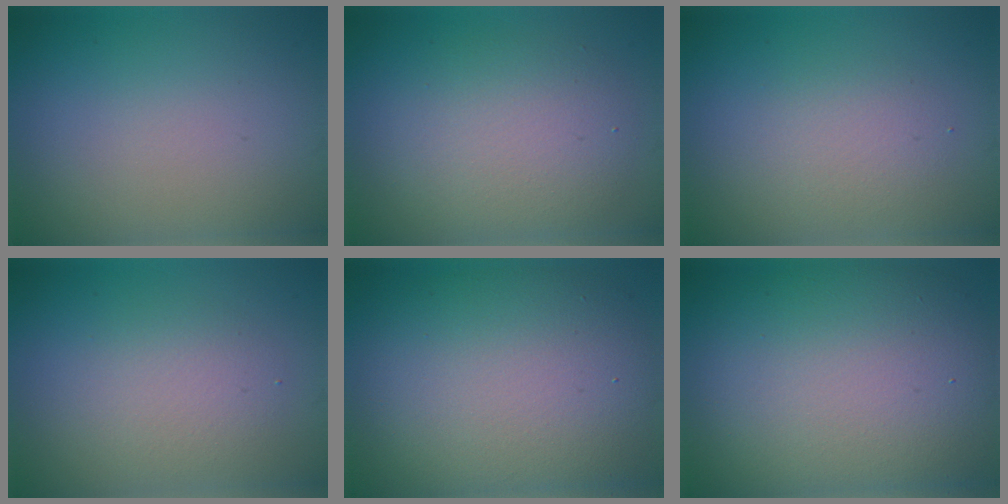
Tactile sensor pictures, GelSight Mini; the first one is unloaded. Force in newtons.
{"total": 5.1, "press": 5.1, "slide": 0.3}
{"total": 2.2, "press": 2.2, "slide": 0.1}
{"total": 2.9, "press": 2.9, "slide": 0.2}
{"total": 11.1, "press": 11.0, "slide": 1.2}
{"total": 13.1, "press": 13.1, "slide": 0.7}